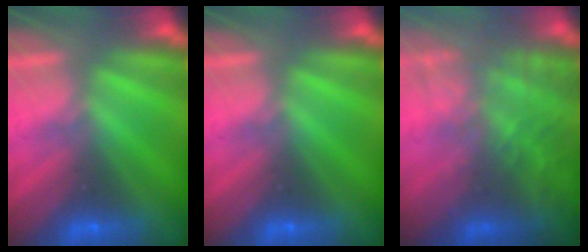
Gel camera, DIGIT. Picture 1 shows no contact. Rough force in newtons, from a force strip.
{"total": 0.0}
{"total": 7.7}